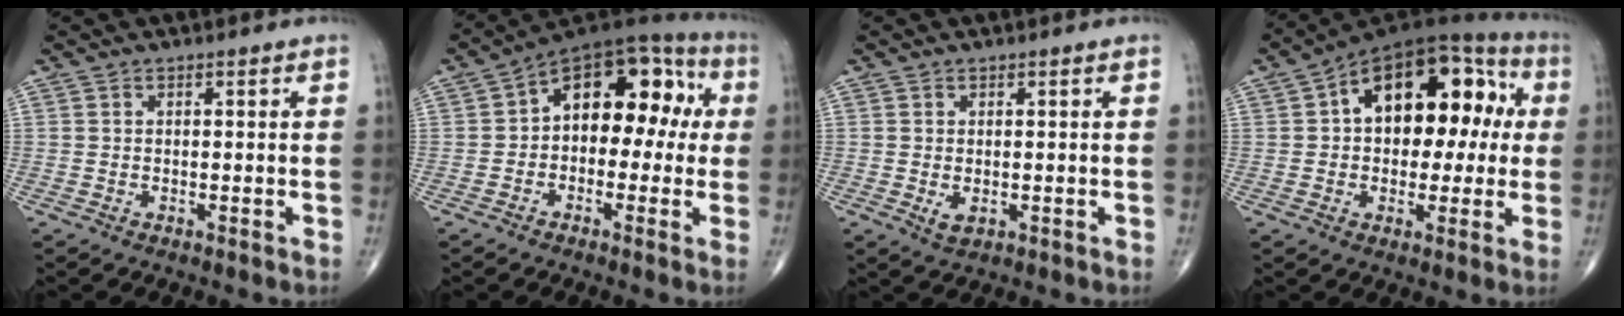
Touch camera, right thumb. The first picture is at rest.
{"total": 15.8, "force": [1.4, 9.9, 12.2], "torque": [-0.123, 0.052, 0.004]}
{"total": 2.0, "force": [-0.3, 1.2, 1.6], "torque": [-0.024, -0.004, 0.001]}
{"total": 20.5, "force": [3.1, 12.1, 16.3], "torque": [-0.193, 0.043, 0.035]}